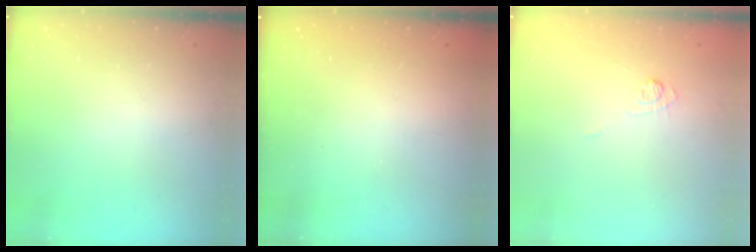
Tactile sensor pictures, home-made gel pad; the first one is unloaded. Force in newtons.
{"total": 2.3, "press": 2.2, "slide": 0.8}
{"total": 3.1, "press": 2.7, "slide": 1.4}